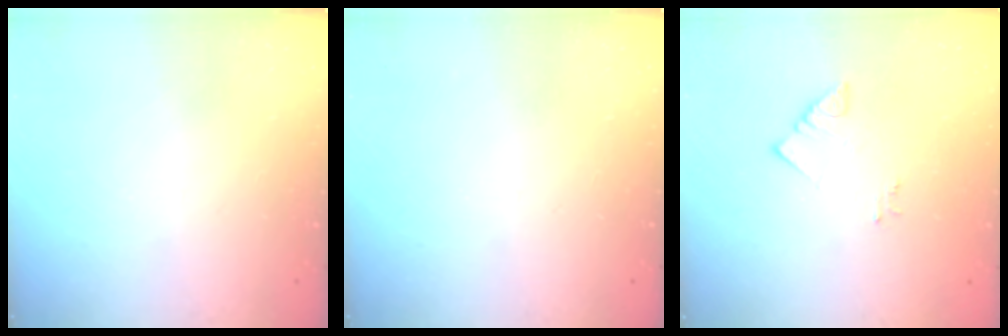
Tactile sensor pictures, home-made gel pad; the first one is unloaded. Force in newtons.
{"total": 0.0}
{"total": 2.7, "press": 2.7, "slide": 0.2}